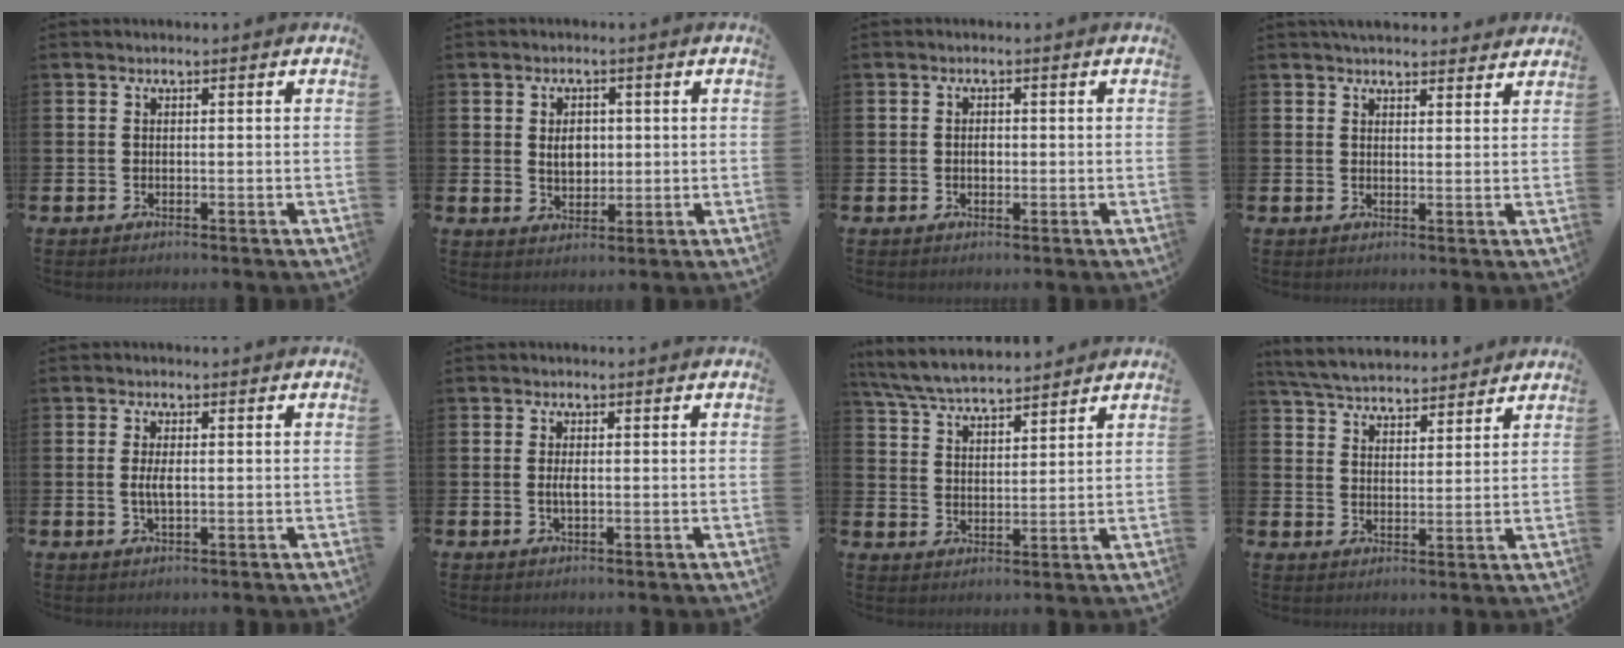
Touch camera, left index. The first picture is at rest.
{"total": 3.5, "force": [0.7, 2.5, 2.3], "torque": [-0.029, 0.002, 0.006]}
{"total": 1.2, "force": [0.0, 0.9, 0.8], "torque": [-0.001, 0.000, -0.006]}
{"total": 3.8, "force": [3.6, 0.9, 0.3], "torque": [0.002, -0.021, 0.066]}
{"total": 2.6, "force": [0.1, 1.0, 2.4], "torque": [-0.040, 0.000, -0.002]}
{"total": 1.7, "force": [0.0, 0.7, 1.6], "torque": [-0.025, 0.000, -0.002]}
{"total": 6.5, "force": [6.3, 0.8, 1.4], "torque": [-0.048, -0.031, 0.115]}
{"total": 5.6, "force": [5.4, 1.0, 0.7], "torque": [-0.034, -0.030, 0.096]}